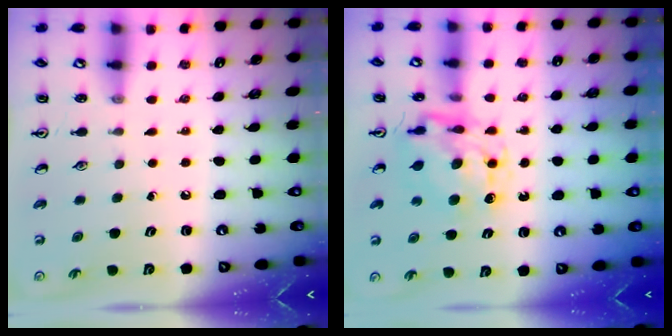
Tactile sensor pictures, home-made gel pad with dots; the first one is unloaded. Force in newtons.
{"total": 8.9, "press": 8.9, "slide": 0.7}